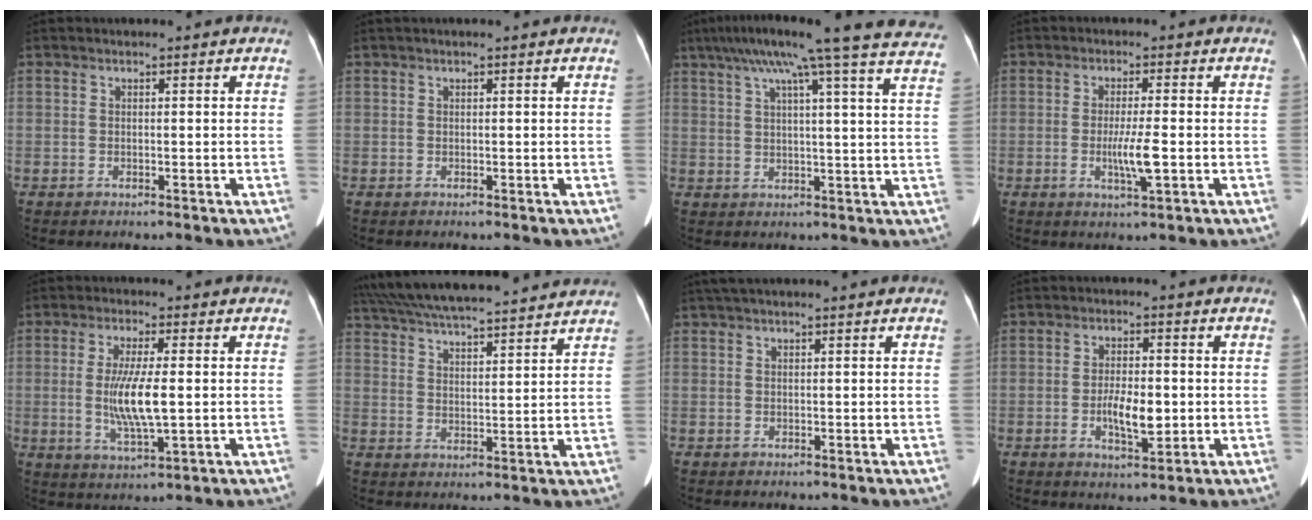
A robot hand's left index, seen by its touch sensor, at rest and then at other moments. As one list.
[{"total": 0.6, "force": [0.5, -0.1, 0.4], "torque": [-0.004, 0.014, 0.008]}, {"total": 25.9, "force": [21.3, -0.1, 14.7], "torque": [-0.218, 0.000, 0.264]}, {"total": 4.6, "force": [-1.1, 0.1, 4.4], "torque": [-0.085, -0.011, -0.021]}, {"total": 7.7, "force": [-0.2, 1.2, 7.6], "torque": [-0.154, -0.013, -0.004]}, {"total": 21.9, "force": [19.7, 2.5, 9.1], "torque": [-0.165, 0.043, 0.286]}, {"total": 5.0, "force": [4.2, 0.3, 2.7], "torque": [-0.040, 0.043, 0.065]}, {"total": 5.6, "force": [-1.0, 2.0, 5.1], "torque": [-0.095, -0.005, -0.017]}]